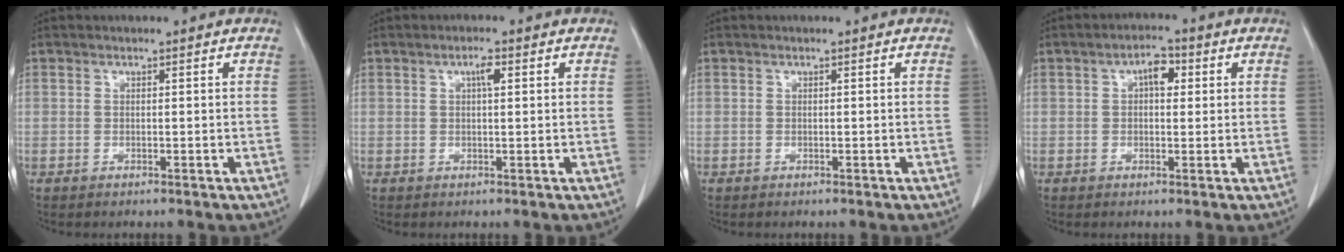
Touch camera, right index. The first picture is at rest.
{"total": 1.9, "force": [0.7, 0.3, 1.8], "torque": [-0.034, 0.003, 0.011]}
{"total": 0.0}
{"total": 3.6, "force": [1.0, 1.7, 3.0], "torque": [-0.049, 0.013, 0.011]}